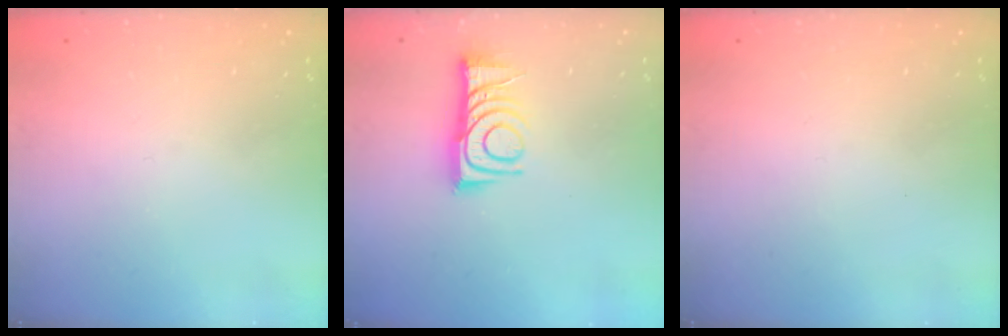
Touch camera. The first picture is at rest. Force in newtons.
{"total": 10.3, "press": 10.3, "slide": 0.6}
{"total": 1.7, "press": 1.6, "slide": 0.1}